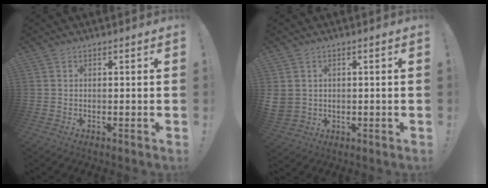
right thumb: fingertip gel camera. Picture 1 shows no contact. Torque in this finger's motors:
{"motor_torque": [0.89, 0.75, 0.87, 0.04, 0.01]}